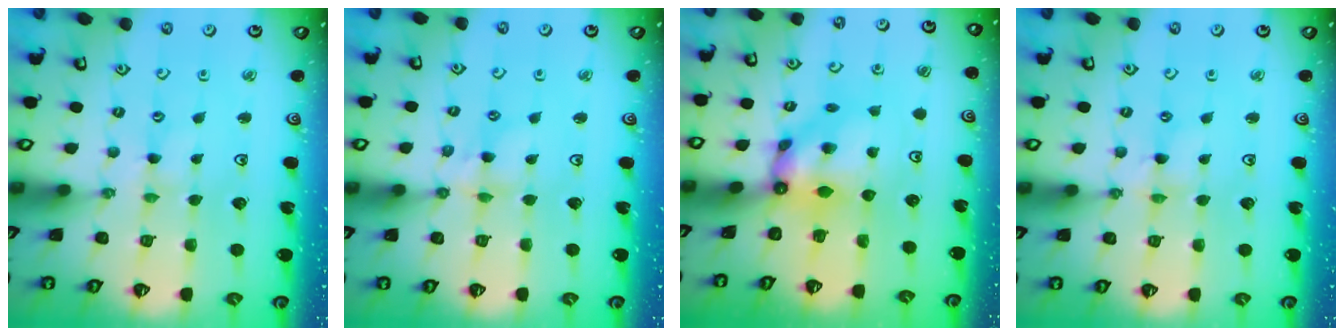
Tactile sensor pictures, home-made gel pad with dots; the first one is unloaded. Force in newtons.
{"total": 3.5, "press": 3.5, "slide": 0.3}
{"total": 7.1, "press": 7.1, "slide": 0.6}
{"total": 0.8, "press": 0.7, "slide": 0.2}